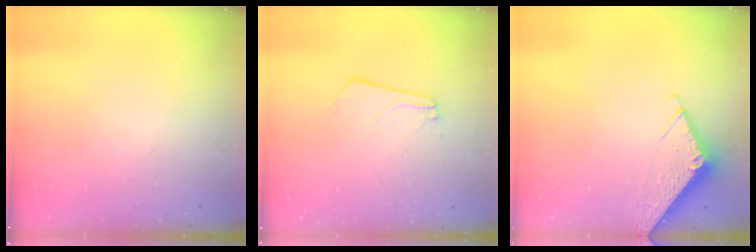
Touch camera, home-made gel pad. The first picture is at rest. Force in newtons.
{"total": 2.7, "press": 2.7, "slide": 0.4}
{"total": 6.8, "press": 6.8, "slide": 0.5}